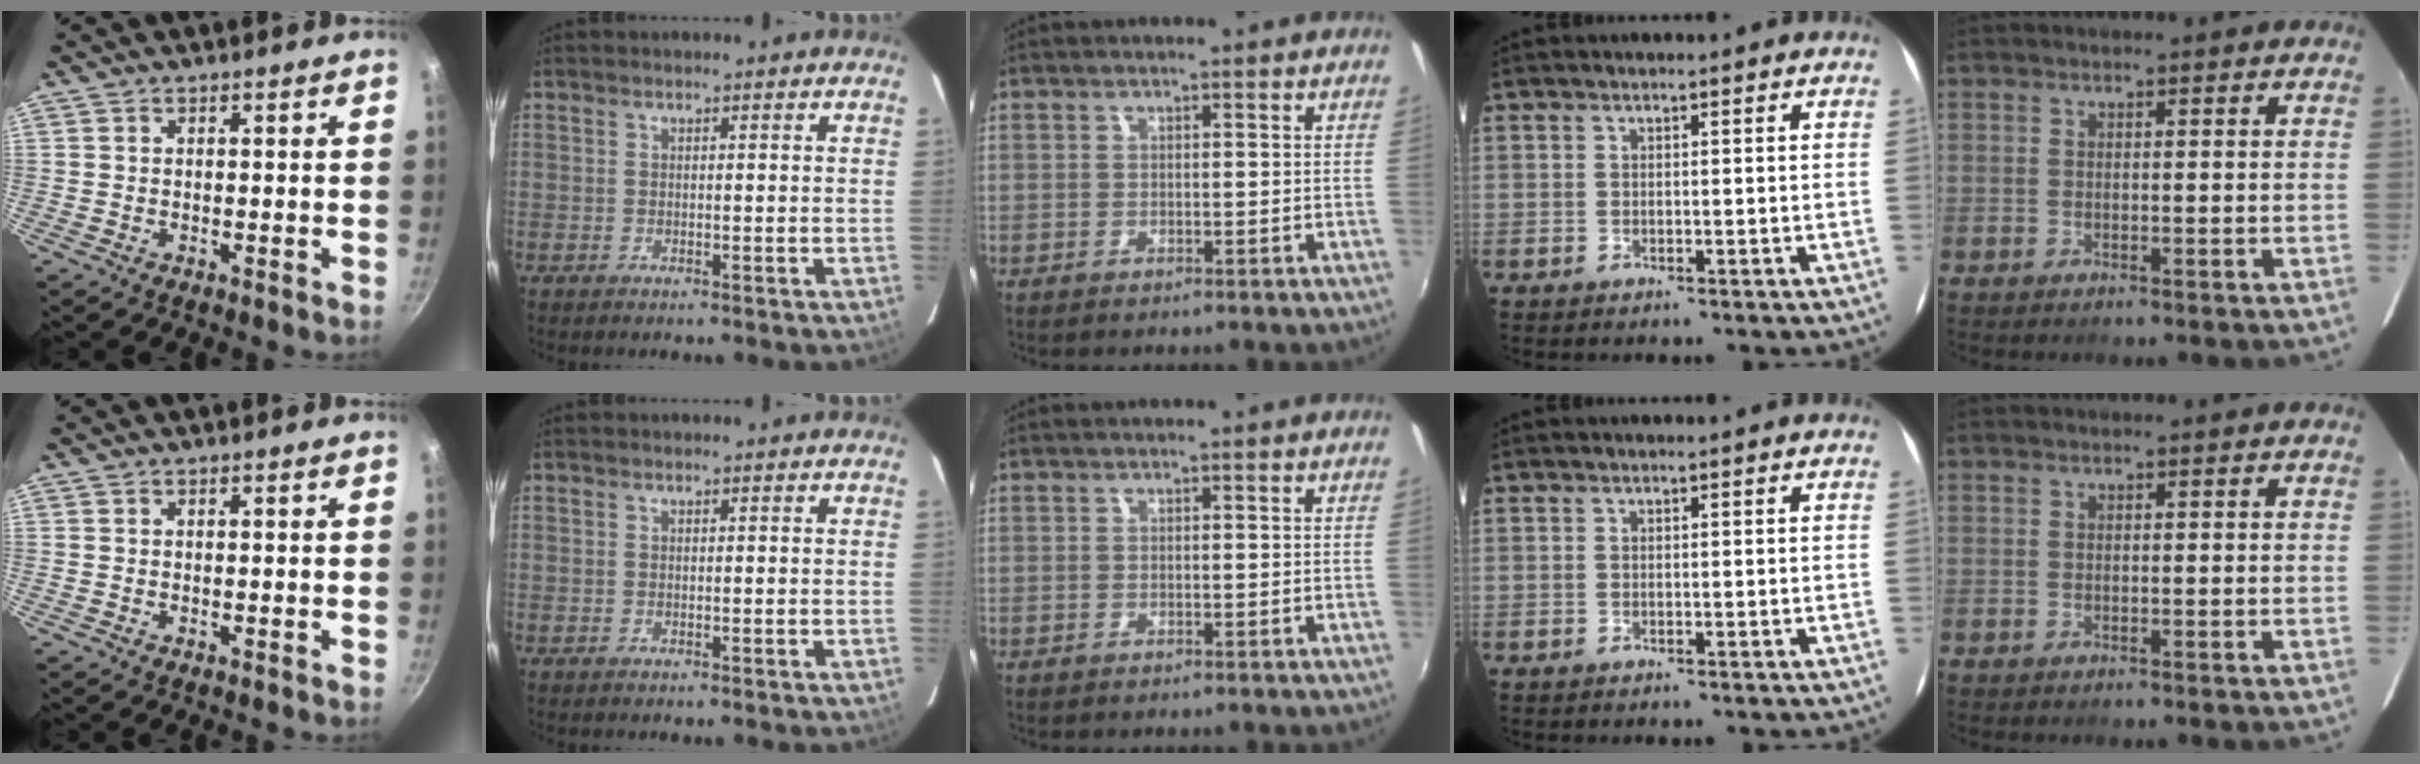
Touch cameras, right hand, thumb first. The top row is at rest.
{}